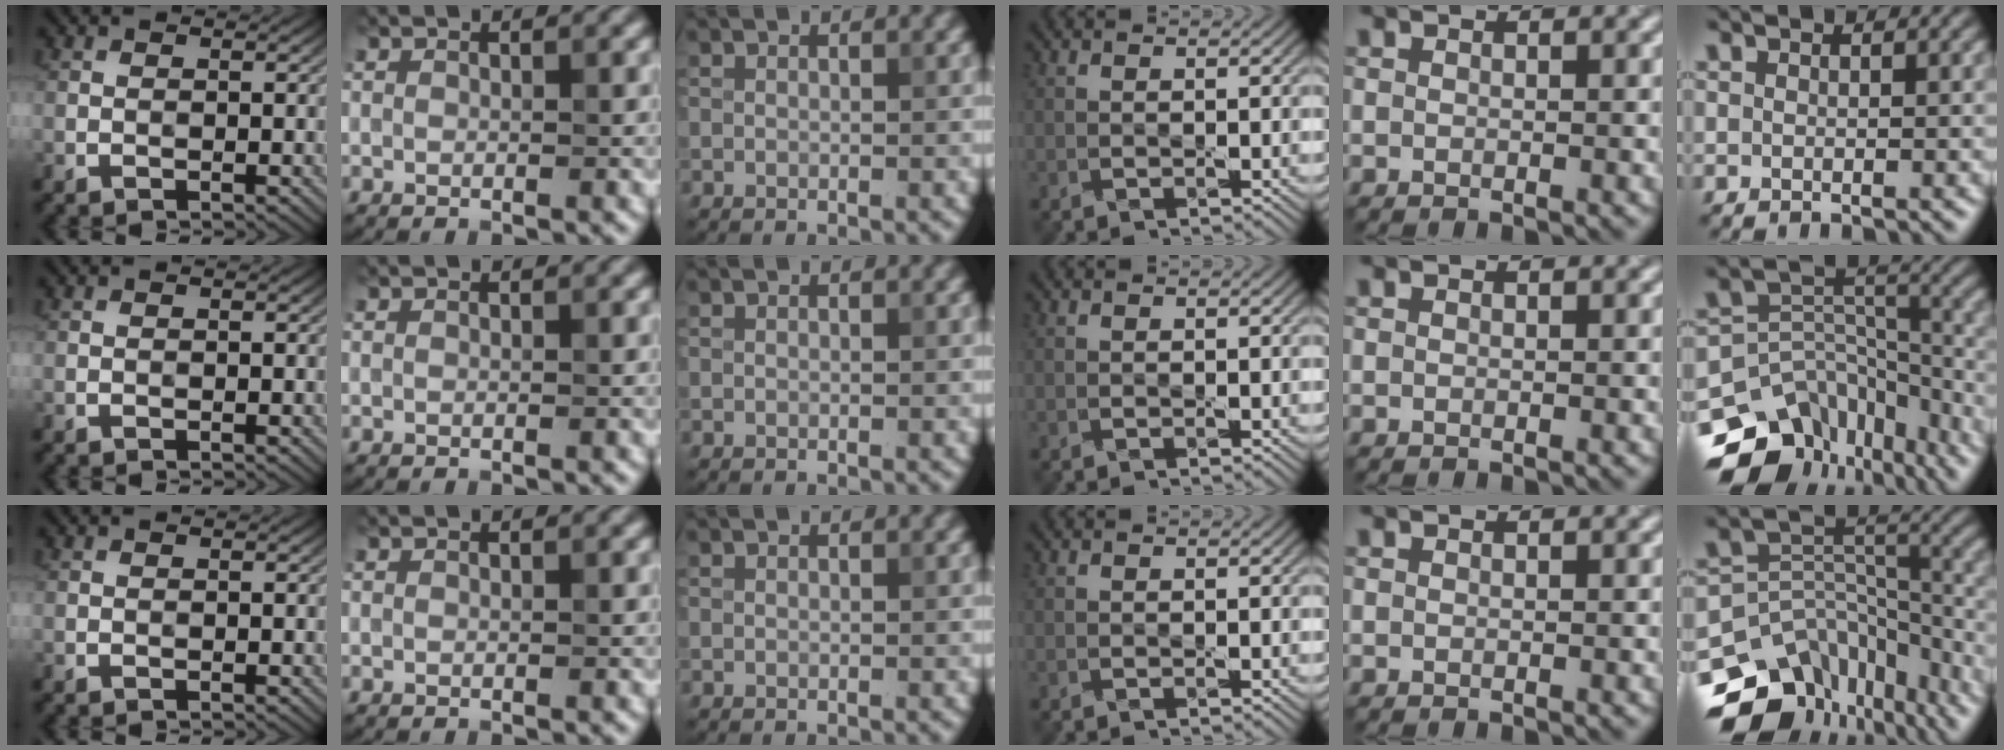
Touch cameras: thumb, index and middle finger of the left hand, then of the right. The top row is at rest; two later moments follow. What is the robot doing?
{"motion": "press", "object": "camera"}